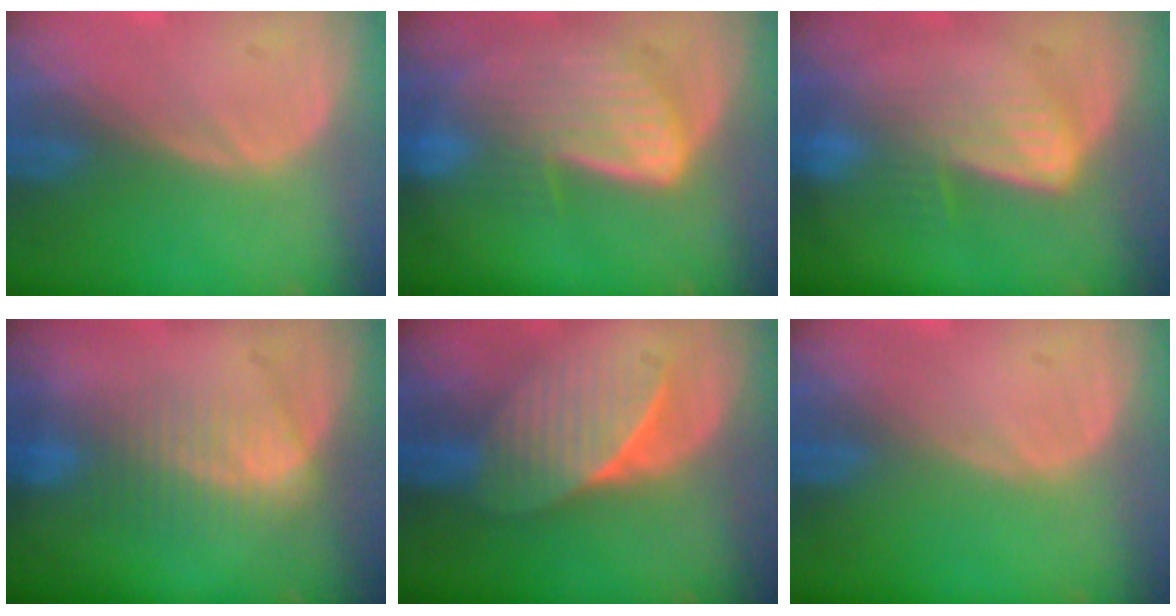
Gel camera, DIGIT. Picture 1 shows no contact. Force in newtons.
{"total": 7.6, "press": 7.2, "slide": 2.2}
{"total": 7.2, "press": 6.0, "slide": 4.0}
{"total": 7.4, "press": 6.2, "slide": 3.9}
{"total": 7.6, "press": 6.8, "slide": 3.5}
{"total": 0.0}